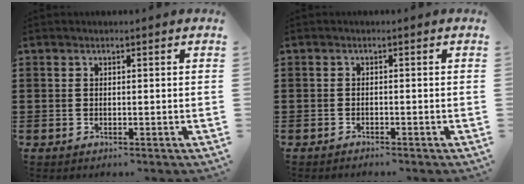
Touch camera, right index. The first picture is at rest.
{"total": 0.9, "force": [-0.9, -0.1, 0.1], "torque": [-0.005, -0.004, -0.017]}